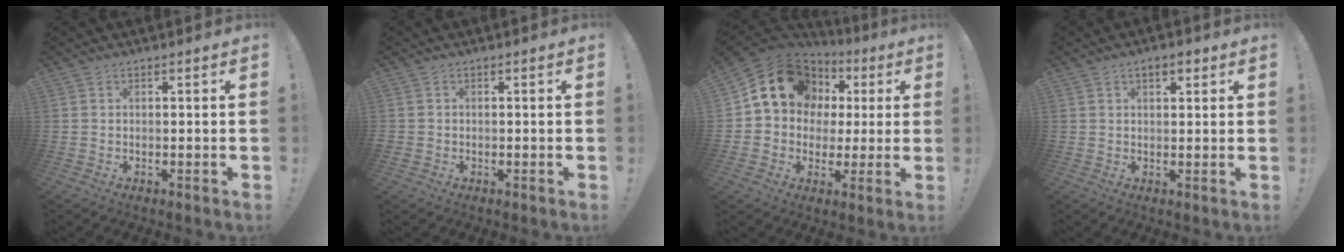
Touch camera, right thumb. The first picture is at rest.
{"total": 1.2, "force": [-0.1, 1.2, 0.3], "torque": [-0.005, 0.002, 0.000]}
{"total": 16.5, "force": [6.2, 13.2, 7.6], "torque": [-0.110, -0.024, 0.131]}
{"total": 3.7, "force": [2.2, 1.7, 2.5], "torque": [-0.032, -0.004, 0.035]}